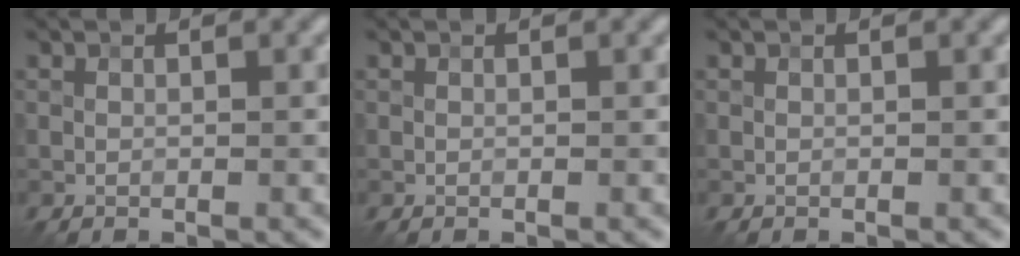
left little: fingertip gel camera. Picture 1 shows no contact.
{"total": 0.0}
{"total": 0.0}